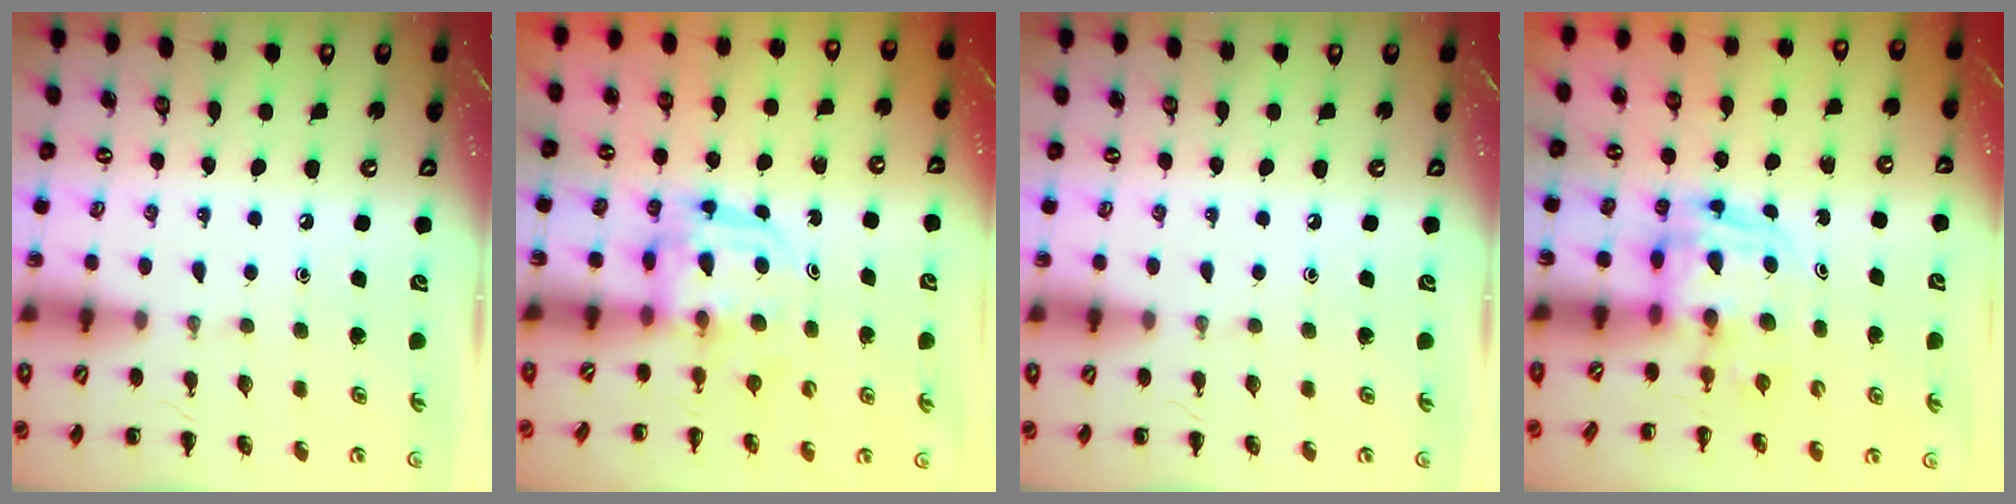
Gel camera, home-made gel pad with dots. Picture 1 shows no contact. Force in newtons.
{"total": 3.2, "press": 3.2, "slide": 0.2}
{"total": 0.0}
{"total": 2.6, "press": 2.6, "slide": 0.2}